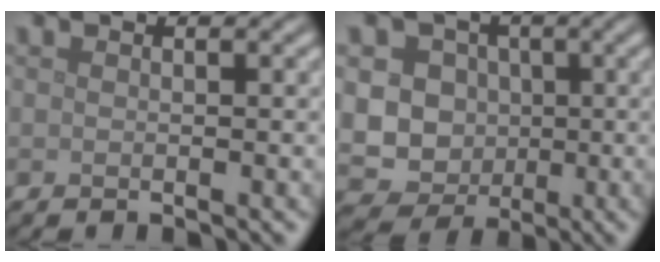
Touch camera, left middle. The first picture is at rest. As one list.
[{"total": 10.8, "force": [0.5, 10.0, 4.0], "torque": [-0.074, 0.019, -0.010]}]